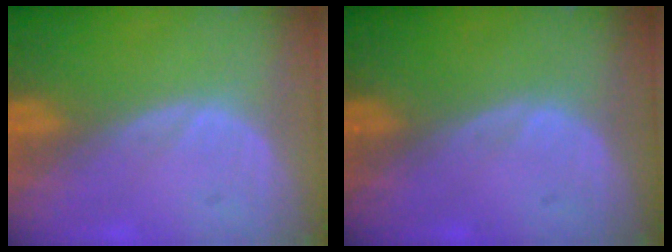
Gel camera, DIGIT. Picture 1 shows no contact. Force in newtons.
{"total": 0.0}